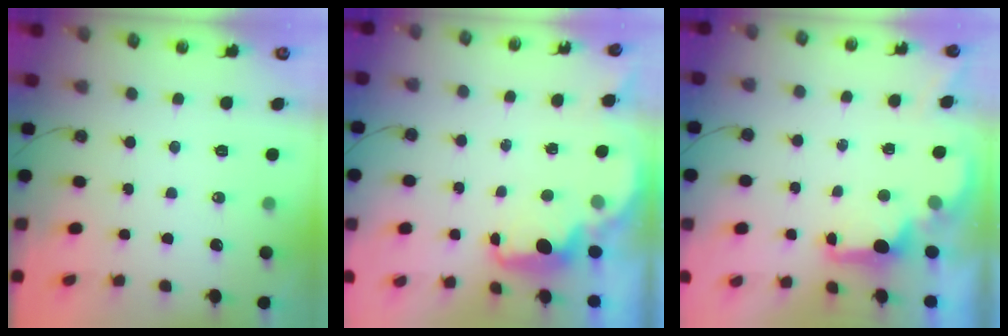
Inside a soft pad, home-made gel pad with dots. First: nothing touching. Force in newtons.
{"total": 2.1, "press": 2.0, "slide": 0.7}
{"total": 2.0, "press": 1.8, "slide": 0.8}